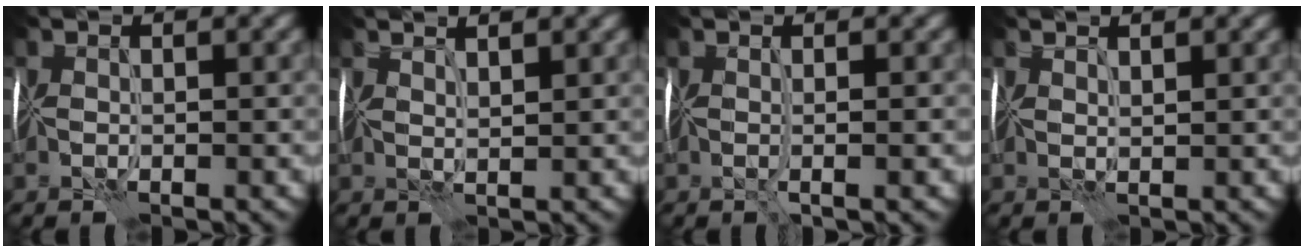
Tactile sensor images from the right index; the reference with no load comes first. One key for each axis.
{"total": 2.3, "fx": 2.0, "fy": 0.5, "fz": 1.0, "tx": -0.005, "ty": 0.014, "tz": 0.018}
{"total": 1.8, "fx": 0.1, "fy": 0.4, "fz": 1.8, "tx": -0.019, "ty": 0.001, "tz": 0.004}
{"total": 1.4, "fx": 1.3, "fy": 0.1, "fz": 0.4, "tx": -0.004, "ty": 0.005, "tz": 0.020}